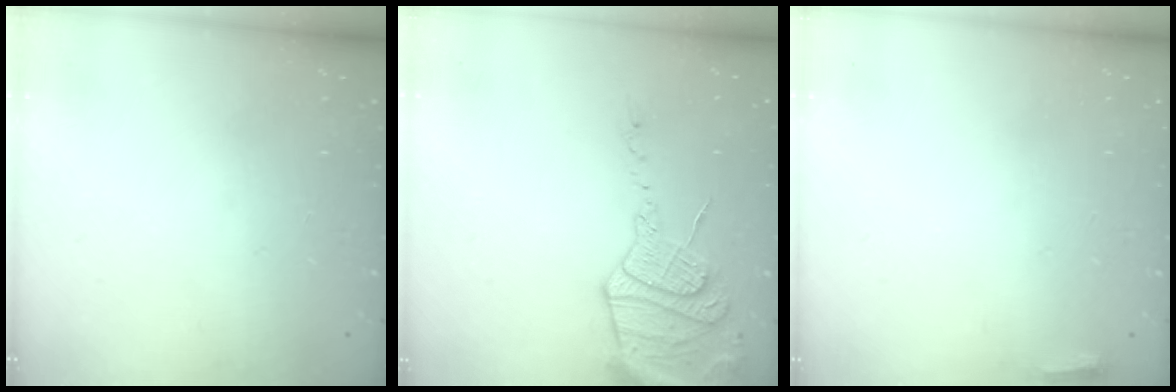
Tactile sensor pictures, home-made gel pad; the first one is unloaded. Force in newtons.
{"total": 16.4, "press": 16.3, "slide": 1.7}
{"total": 2.7, "press": 2.6, "slide": 0.9}